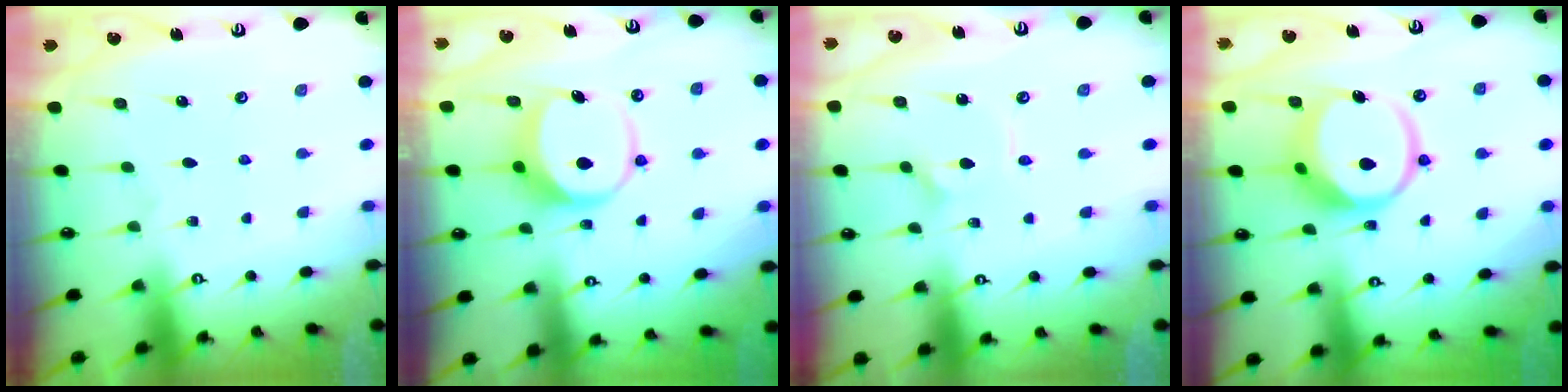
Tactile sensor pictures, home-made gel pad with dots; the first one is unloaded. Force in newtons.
{"total": 7.4, "press": 7.3, "slide": 1.3}
{"total": 2.7, "press": 2.7, "slide": 0.2}
{"total": 11.6, "press": 11.5, "slide": 1.5}